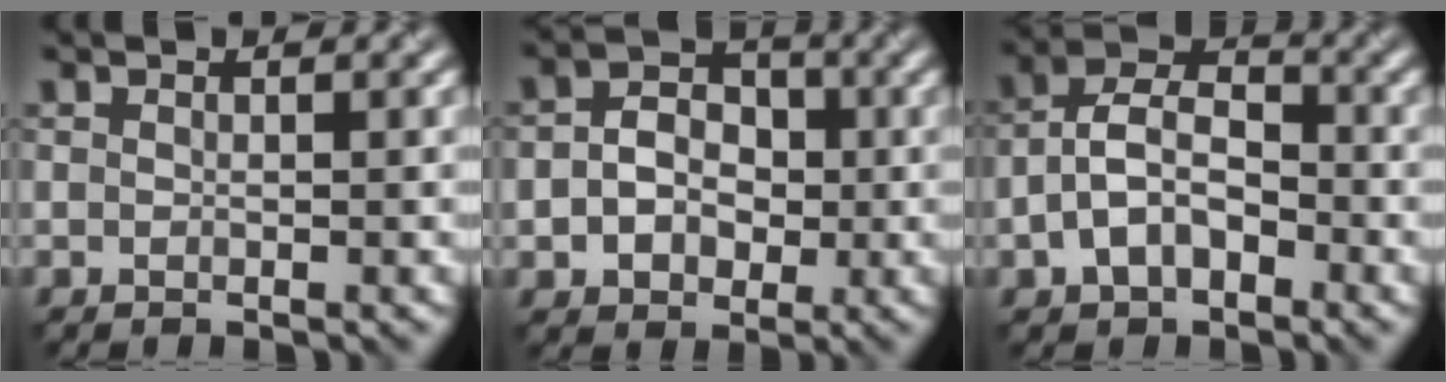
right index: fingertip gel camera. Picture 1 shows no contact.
{"total": 4.0, "force": [-0.2, 3.3, 2.2], "torque": [-0.028, 0.008, -0.013]}
{"total": 4.4, "force": [-1.4, 2.9, 3.1], "torque": [-0.062, 0.019, -0.037]}